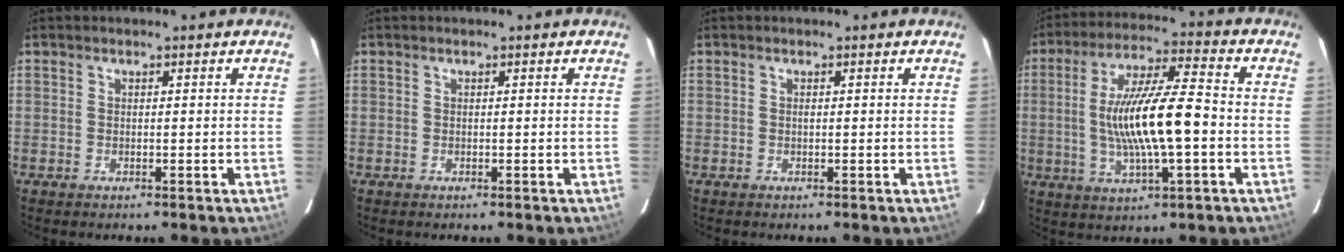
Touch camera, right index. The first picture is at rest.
{"total": 0.0}
{"total": 0.0}
{"total": 15.0, "force": [-1.8, 2.7, 14.7], "torque": [-0.275, 0.002, -0.030]}